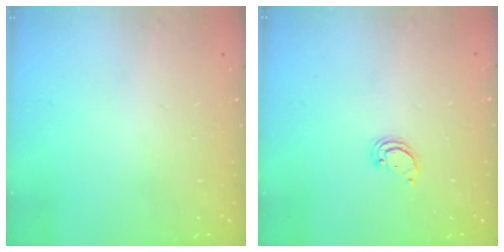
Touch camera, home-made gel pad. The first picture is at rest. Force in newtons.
{"total": 2.2, "press": 2.2, "slide": 0.2}